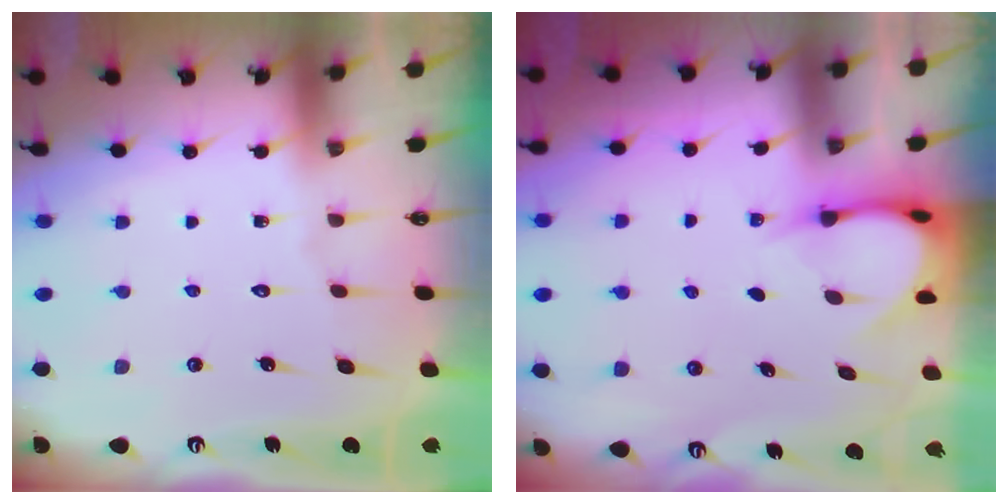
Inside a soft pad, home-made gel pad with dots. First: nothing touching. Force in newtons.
{"total": 4.3, "press": 4.3, "slide": 0.3}